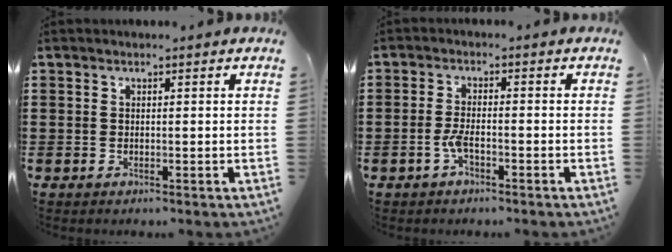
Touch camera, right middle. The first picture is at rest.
{"total": 3.1, "force": [-1.5, 0.9, 2.6], "torque": [-0.062, -0.003, -0.030]}